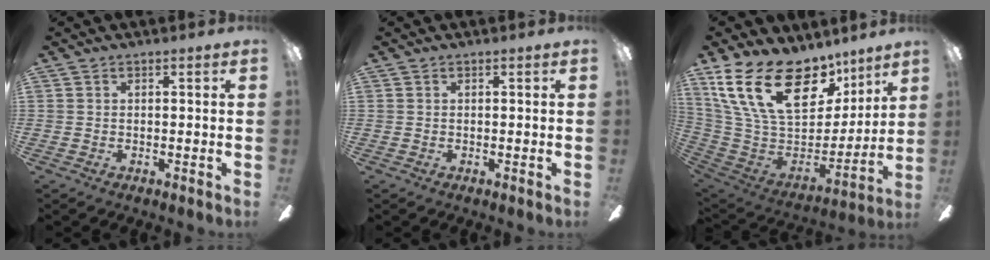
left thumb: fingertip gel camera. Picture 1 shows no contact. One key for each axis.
{"total": 0.0}
{"total": 26.4, "fx": 14.5, "fy": 14.4, "fz": 16.8, "tx": -0.321, "ty": -0.085, "tz": 0.269}